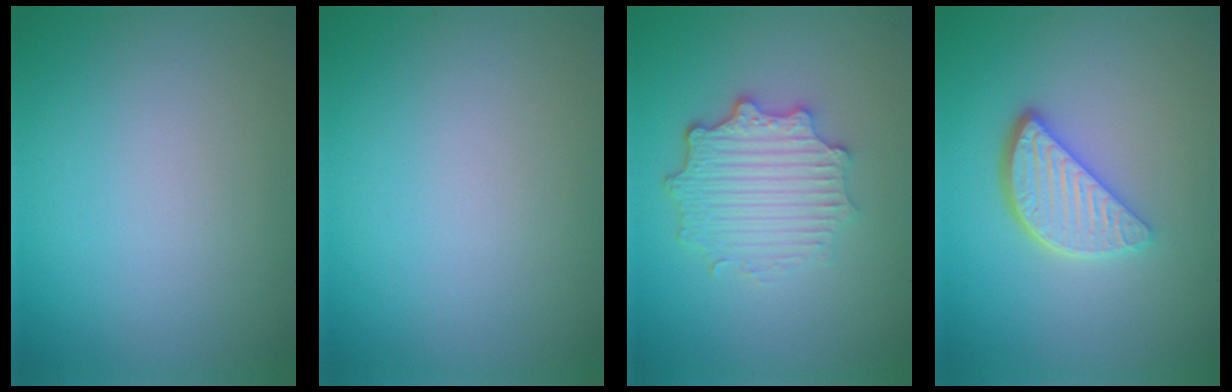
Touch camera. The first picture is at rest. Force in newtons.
{"total": 0.0}
{"total": 4.7, "press": 3.7, "slide": 2.9}
{"total": 4.0, "press": 3.2, "slide": 2.4}